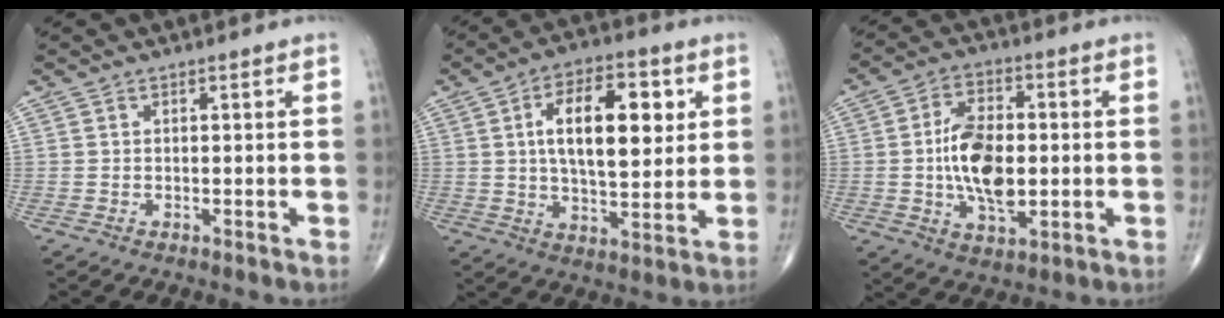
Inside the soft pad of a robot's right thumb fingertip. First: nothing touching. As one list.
[{"total": 15.7, "force": [3.7, 7.4, 13.3], "torque": [-0.189, -0.005, 0.060]}, {"total": 13.0, "force": [-0.6, 7.0, 10.9], "torque": [-0.184, 0.003, -0.008]}]